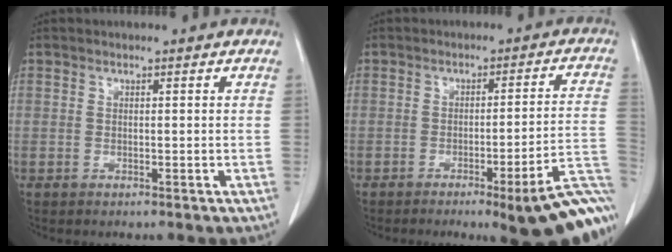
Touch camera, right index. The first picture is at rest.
{"total": 15.3, "force": [-9.1, 0.9, 12.2], "torque": [-0.055, 0.022, -0.116]}